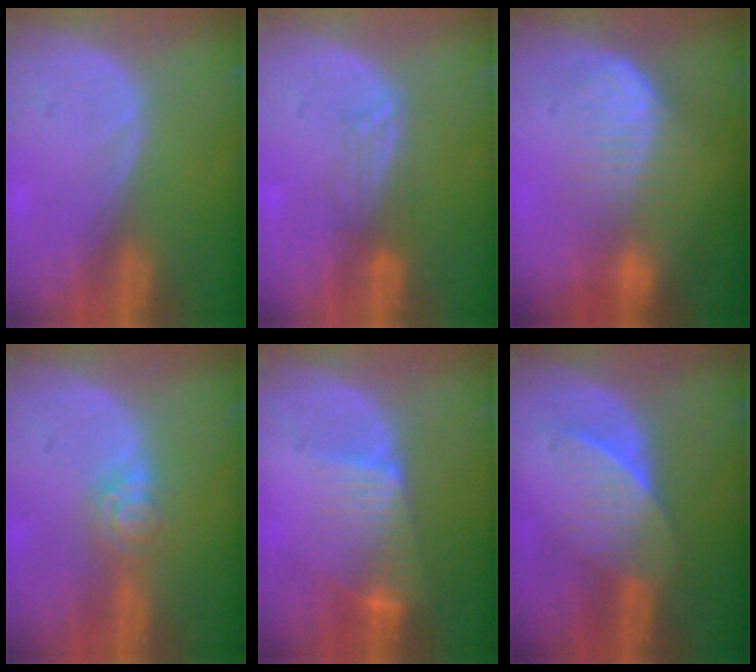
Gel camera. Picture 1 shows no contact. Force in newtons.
{"total": 2.7, "press": 2.7, "slide": 0.4}
{"total": 6.8, "press": 6.6, "slide": 1.4}
{"total": 4.6, "press": 3.9, "slide": 2.6}
{"total": 7.3, "press": 6.4, "slide": 3.4}
{"total": 6.6, "press": 6.2, "slide": 2.5}